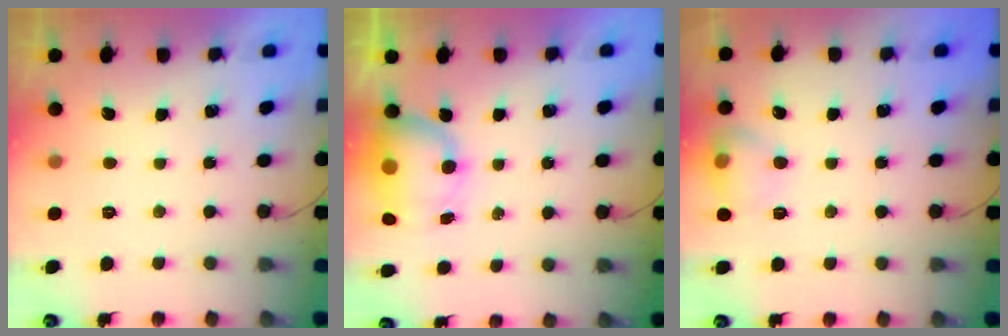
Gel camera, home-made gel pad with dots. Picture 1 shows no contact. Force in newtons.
{"total": 7.5, "press": 7.4, "slide": 1.6}
{"total": 10.1, "press": 10.0, "slide": 1.4}